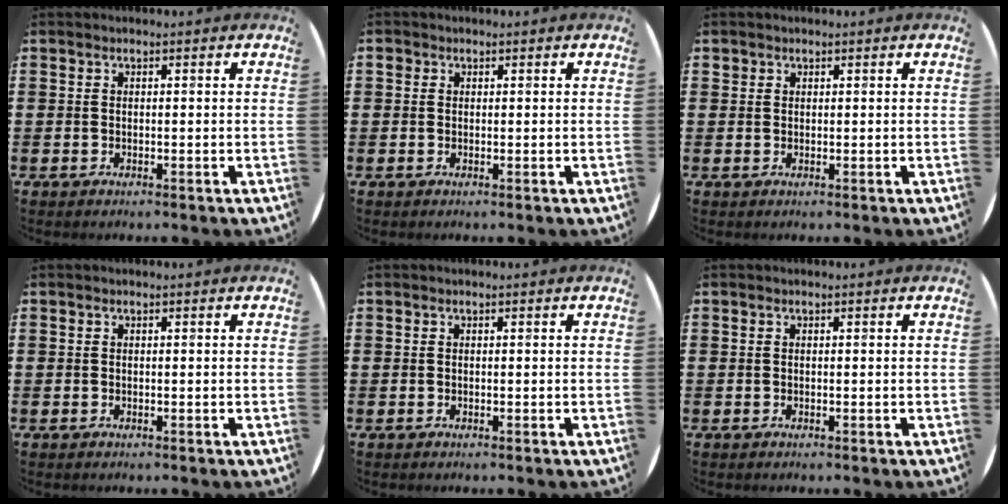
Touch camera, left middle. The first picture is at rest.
{"total": 0.6, "force": [0.2, 0.5, 0.0], "torque": [0.001, 0.006, 0.004]}
{"total": 0.6, "force": [0.4, 0.4, -0.1], "torque": [0.002, 0.004, 0.008]}
{"total": 0.0}
{"total": 0.0}
{"total": 0.0}